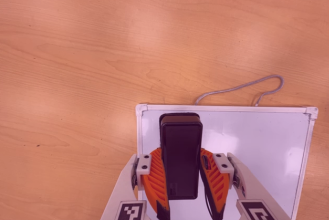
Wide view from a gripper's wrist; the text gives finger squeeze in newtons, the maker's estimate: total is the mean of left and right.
{"total": 7.5, "left": 6.6, "right": 8.4}